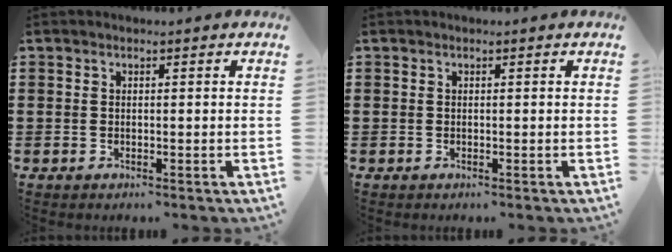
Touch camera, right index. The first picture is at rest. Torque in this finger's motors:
{"motor_torque": [0.00, 0.00, 0.00, 0.00]}